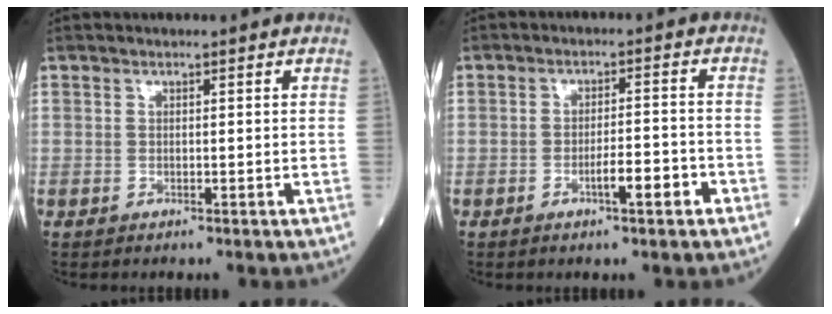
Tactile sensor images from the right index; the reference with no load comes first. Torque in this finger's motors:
{"motor_torque": [0.26, -0.02, 0.21, 0.07]}